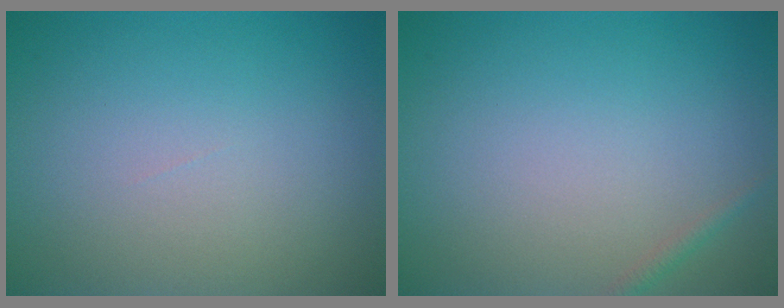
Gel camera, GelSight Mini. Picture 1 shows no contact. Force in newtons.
{"total": 0.7, "press": 0.7, "slide": 0.0}